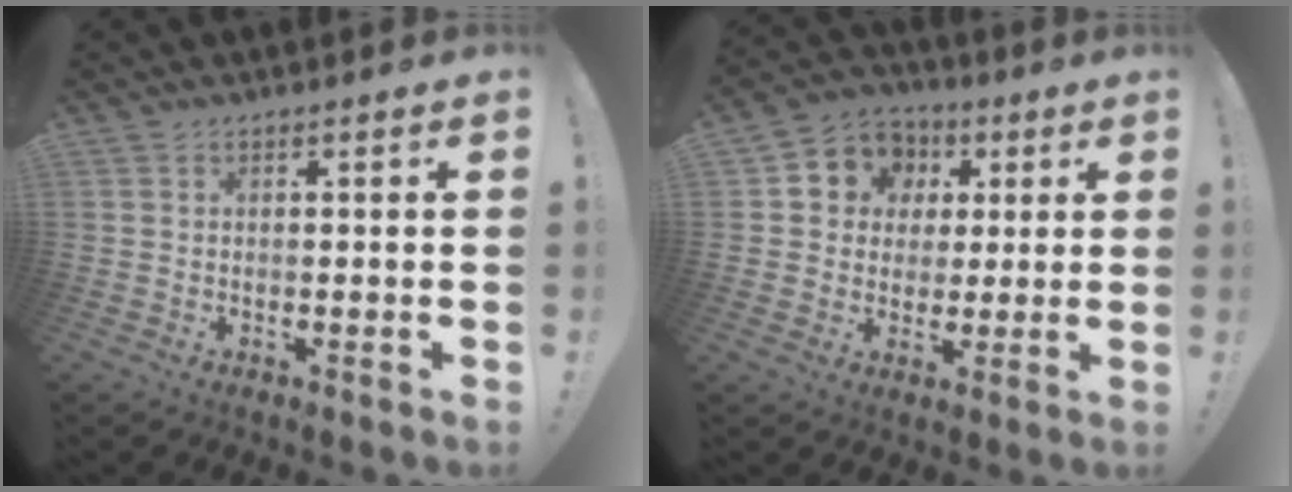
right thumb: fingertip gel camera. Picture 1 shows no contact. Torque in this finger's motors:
{"motor_torque": [0.75, 1.72, 0.27, -0.22, -0.03]}